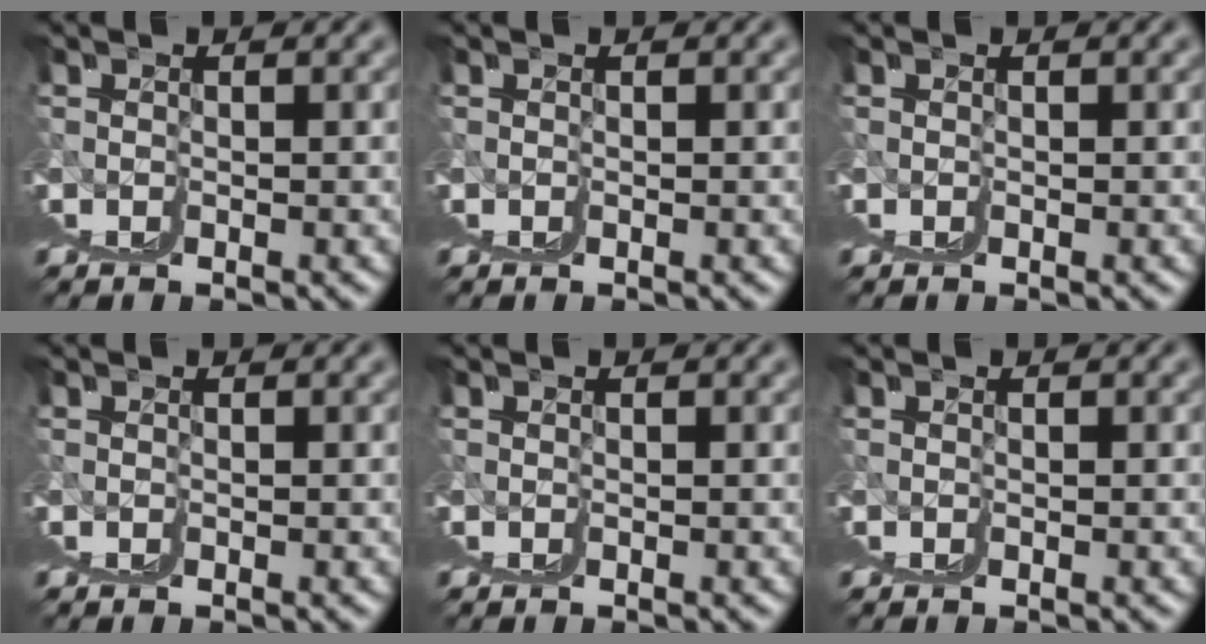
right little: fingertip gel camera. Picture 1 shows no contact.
{"total": 0.0}
{"total": 0.0}
{"total": 0.0}
{"total": 0.0}
{"total": 0.0}